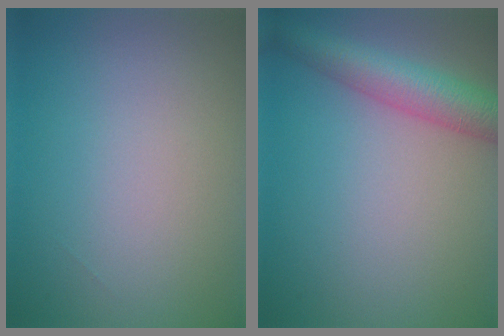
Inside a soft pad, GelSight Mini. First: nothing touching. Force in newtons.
{"total": 5.3, "press": 5.3, "slide": 0.2}